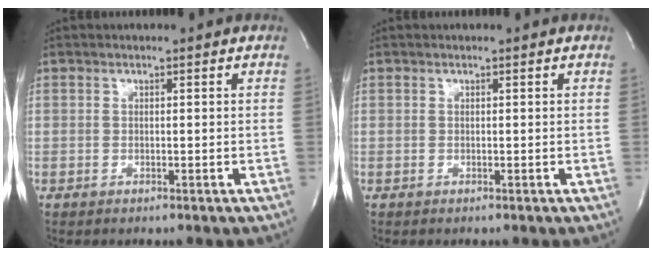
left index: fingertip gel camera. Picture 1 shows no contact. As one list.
[{"total": 0.0}]